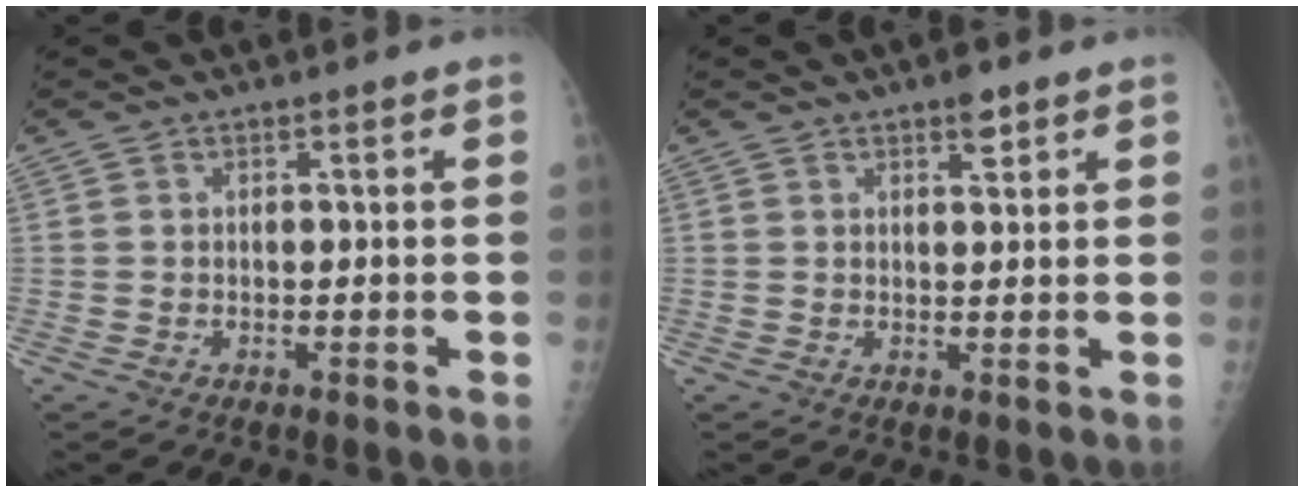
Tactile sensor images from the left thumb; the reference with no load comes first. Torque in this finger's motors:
{"motor_torque": [1.44, 0.89, 0.26, -0.05, 0.06]}